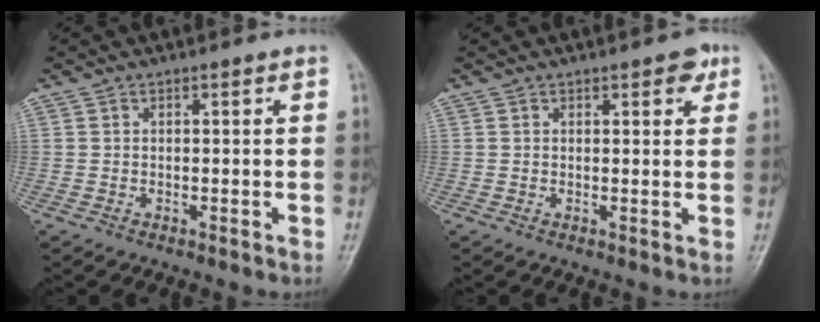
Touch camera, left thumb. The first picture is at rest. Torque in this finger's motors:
{"motor_torque": [-0.03, 0.06, 0.08, 0.12, 0.03]}